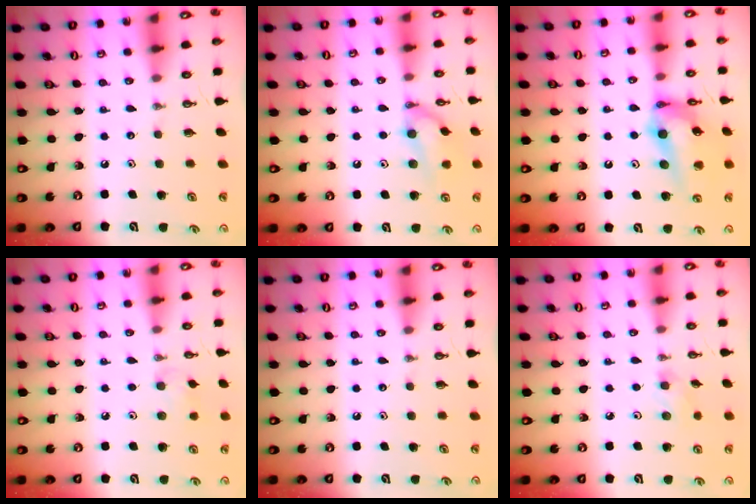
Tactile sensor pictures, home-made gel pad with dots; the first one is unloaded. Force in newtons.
{"total": 11.7, "press": 11.6, "slide": 0.5}
{"total": 14.8, "press": 14.7, "slide": 1.7}
{"total": 6.5, "press": 6.3, "slide": 1.3}
{"total": 0.0}
{"total": 4.0, "press": 3.8, "slide": 1.1}